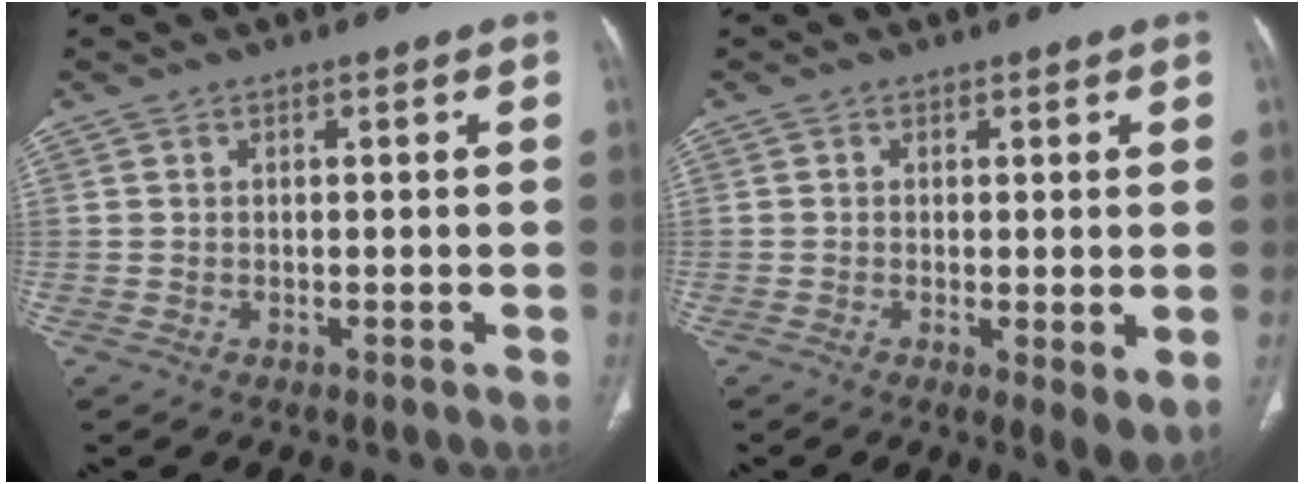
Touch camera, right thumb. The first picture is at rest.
{"total": 4.5, "force": [-0.6, 1.2, 4.3], "torque": [-0.073, -0.017, -0.012]}